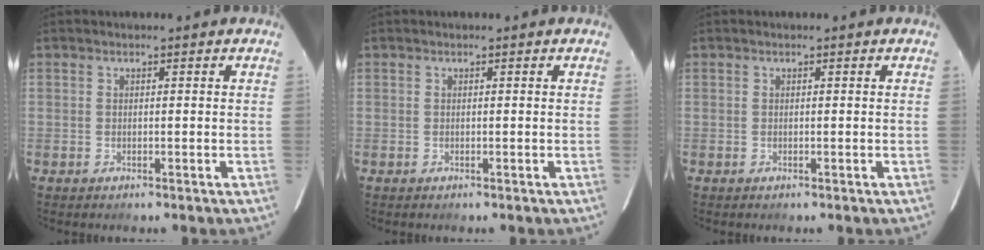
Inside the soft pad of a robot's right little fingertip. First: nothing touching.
{"total": 0.0}
{"total": 0.0}